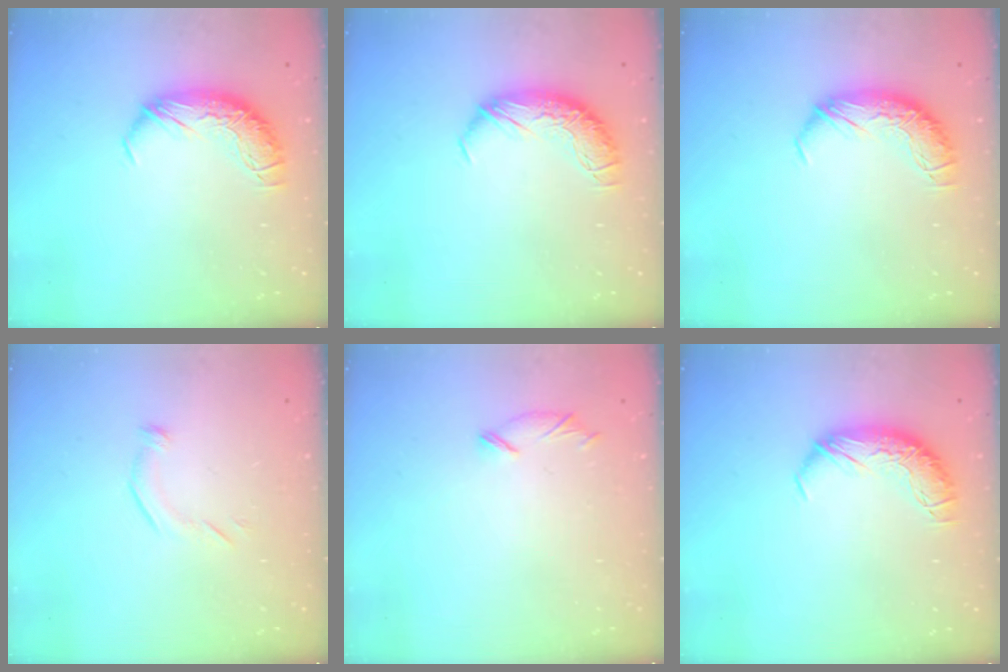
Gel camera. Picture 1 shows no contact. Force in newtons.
{"total": 0.0}
{"total": 0.0}
{"total": 4.8, "press": 4.6, "slide": 1.3}
{"total": 5.5, "press": 5.5, "slide": 0.7}
{"total": 0.0}